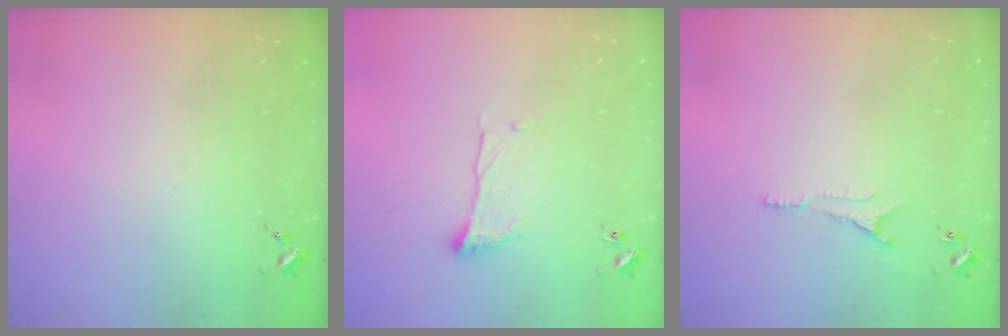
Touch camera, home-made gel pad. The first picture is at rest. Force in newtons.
{"total": 7.8, "press": 7.8, "slide": 0.1}
{"total": 6.7, "press": 6.6, "slide": 0.8}